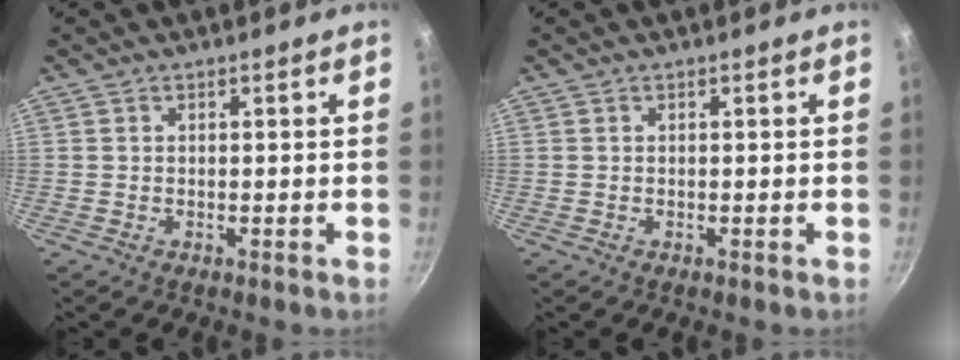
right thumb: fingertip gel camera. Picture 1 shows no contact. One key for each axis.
{"total": 0.0}